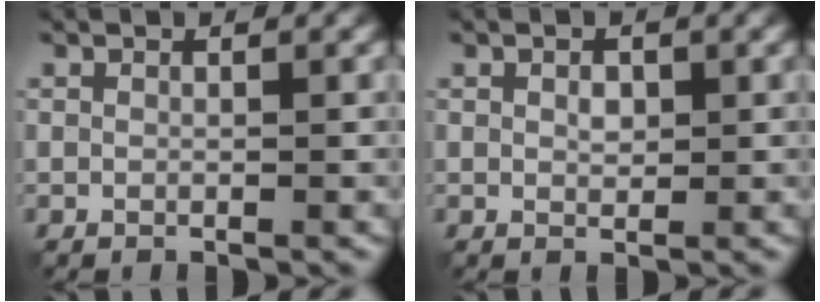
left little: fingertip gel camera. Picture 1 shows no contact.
{"total": 1.1, "force": [0.0, 0.8, 0.8], "torque": [-0.013, -0.001, 0.001]}